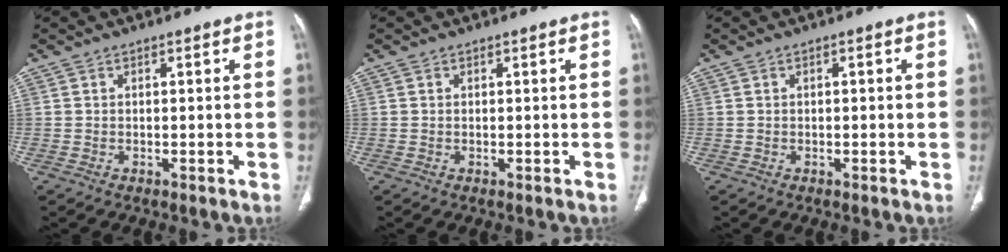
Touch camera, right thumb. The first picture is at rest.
{"total": 0.0}
{"total": 0.9, "force": [0.0, 0.3, 0.8], "torque": [-0.015, 0.001, 0.001]}